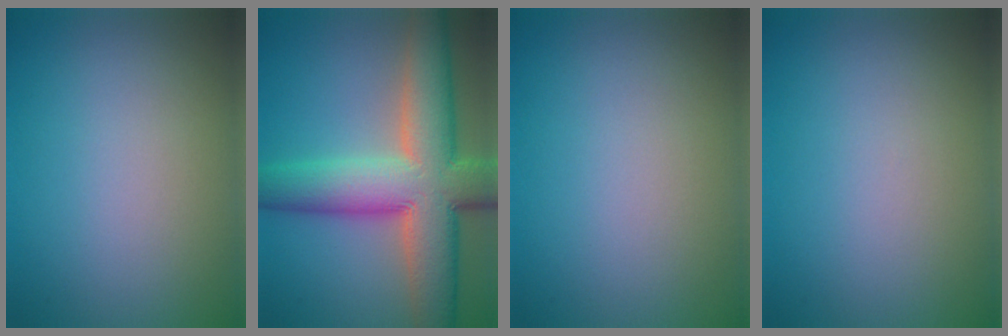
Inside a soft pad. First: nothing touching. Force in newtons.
{"total": 12.2, "press": 12.2, "slide": 0.7}
{"total": 0.0}
{"total": 0.0}